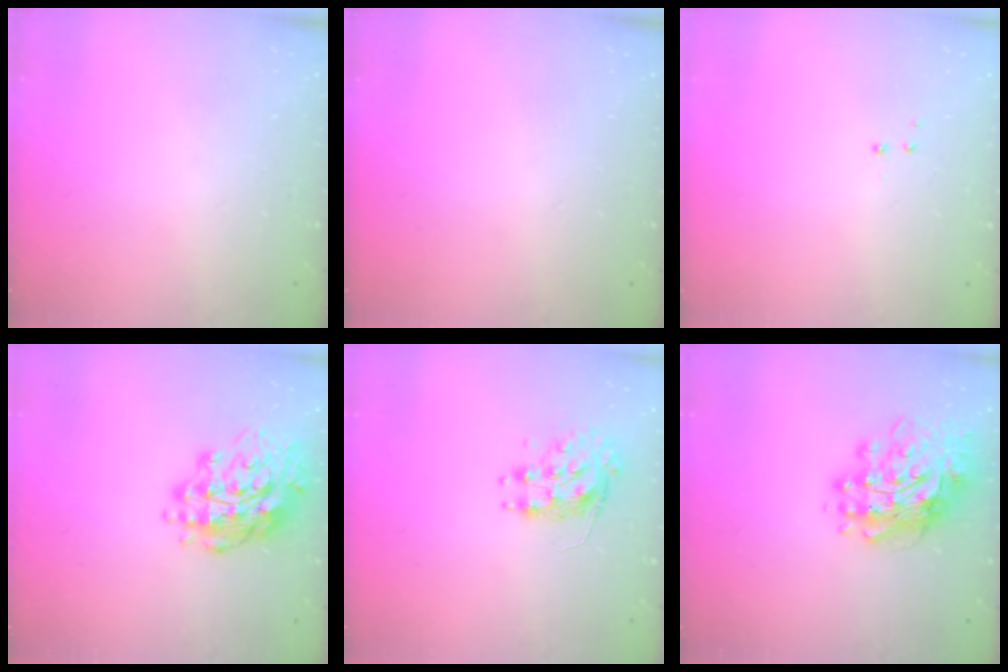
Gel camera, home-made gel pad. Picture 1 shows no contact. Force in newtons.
{"total": 0.0}
{"total": 2.9, "press": 2.8, "slide": 0.7}
{"total": 16.6, "press": 16.6, "slide": 1.6}
{"total": 8.7, "press": 8.7, "slide": 0.8}
{"total": 17.5, "press": 17.4, "slide": 1.7}